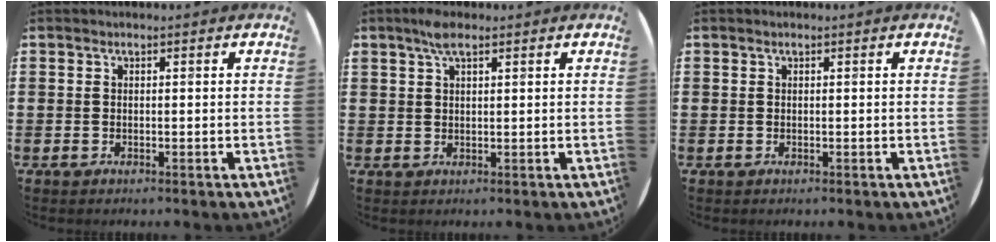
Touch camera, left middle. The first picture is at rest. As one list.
[{"total": 2.8, "force": [2.0, 0.9, 1.8], "torque": [-0.032, 0.003, 0.032]}, {"total": 0.0}]